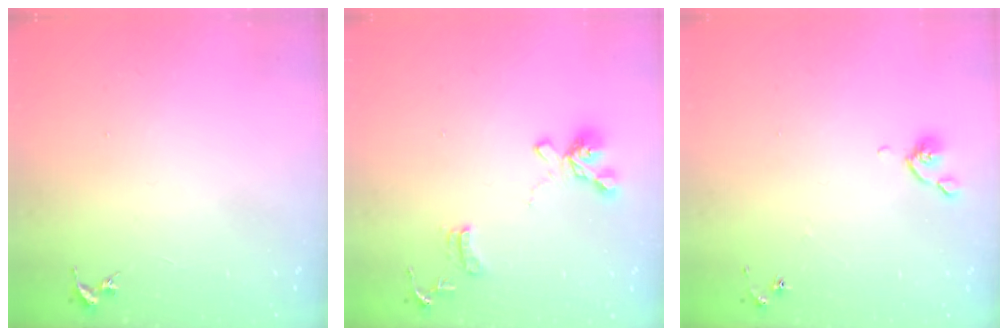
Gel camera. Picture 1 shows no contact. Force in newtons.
{"total": 14.7, "press": 14.6, "slide": 1.5}
{"total": 4.4, "press": 4.3, "slide": 0.8}